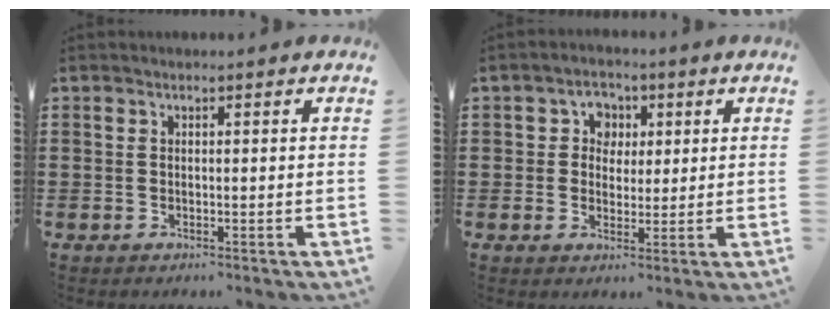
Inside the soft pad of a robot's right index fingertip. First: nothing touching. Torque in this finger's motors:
{"motor_torque": [-0.06, -0.12, 0.01, 0.00]}